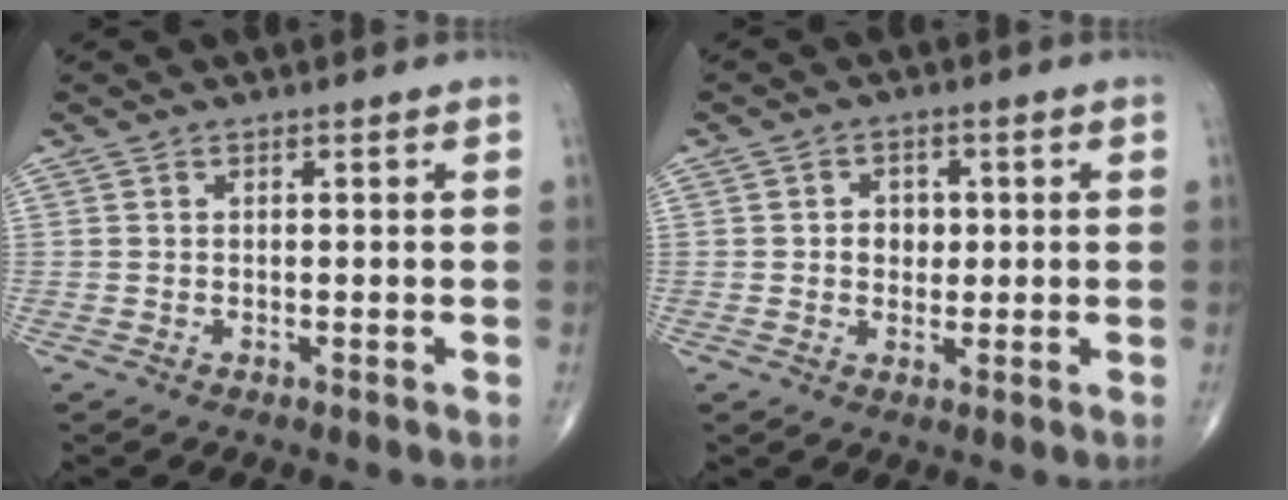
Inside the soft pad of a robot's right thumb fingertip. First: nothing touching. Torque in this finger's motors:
{"motor_torque": [-0.32, 0.41, 0.27, 0.20, 0.04]}